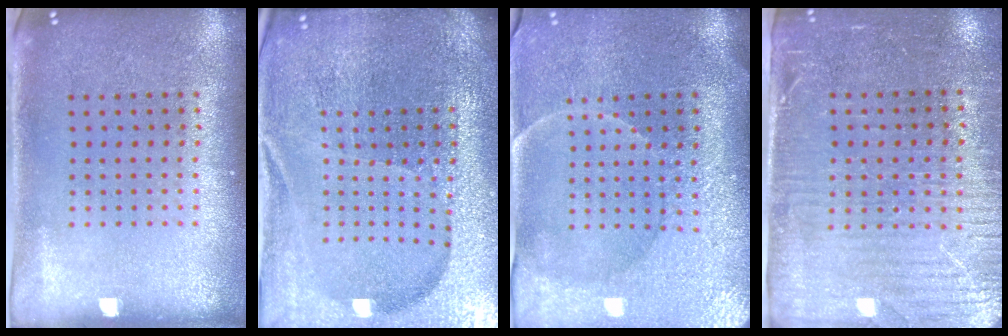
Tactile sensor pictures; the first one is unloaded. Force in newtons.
{"total": 5.0, "press": 4.7, "slide": 1.7}
{"total": 3.7, "press": 3.4, "slide": 1.4}
{"total": 3.6, "press": 3.2, "slide": 1.7}